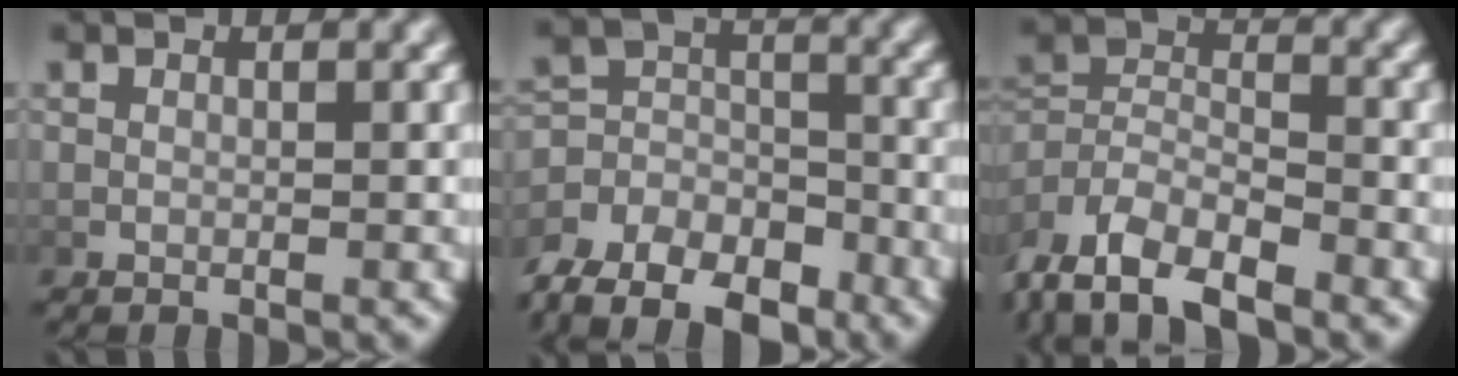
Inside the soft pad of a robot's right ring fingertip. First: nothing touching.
{"total": 9.4, "force": [-5.3, 6.3, 4.5], "torque": [-0.097, -0.037, -0.080]}
{"total": 7.1, "force": [-2.7, 5.4, 3.6], "torque": [-0.105, -0.030, -0.047]}